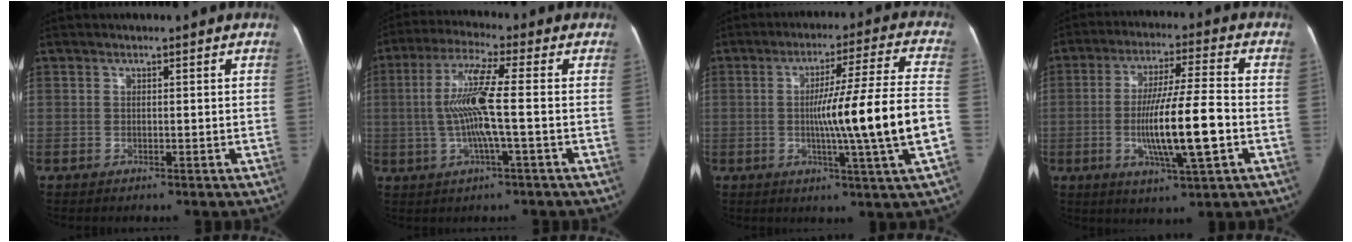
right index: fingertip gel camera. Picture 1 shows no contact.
{"total": 9.7, "force": [-0.6, 0.0, 9.7], "torque": [-0.196, 0.008, -0.018]}
{"total": 15.5, "force": [-2.5, -1.9, 15.1], "torque": [-0.238, -0.004, -0.044]}
{"total": 13.2, "force": [-2.7, 0.6, 12.9], "torque": [-0.236, -0.008, -0.050]}